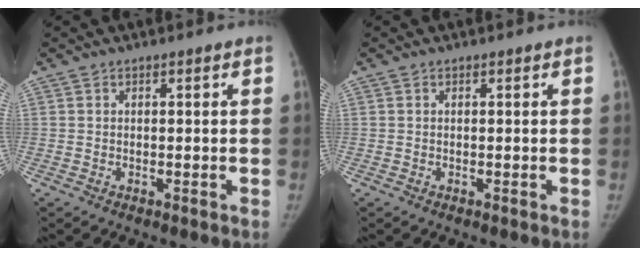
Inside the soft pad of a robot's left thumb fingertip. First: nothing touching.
{"total": 0.0}